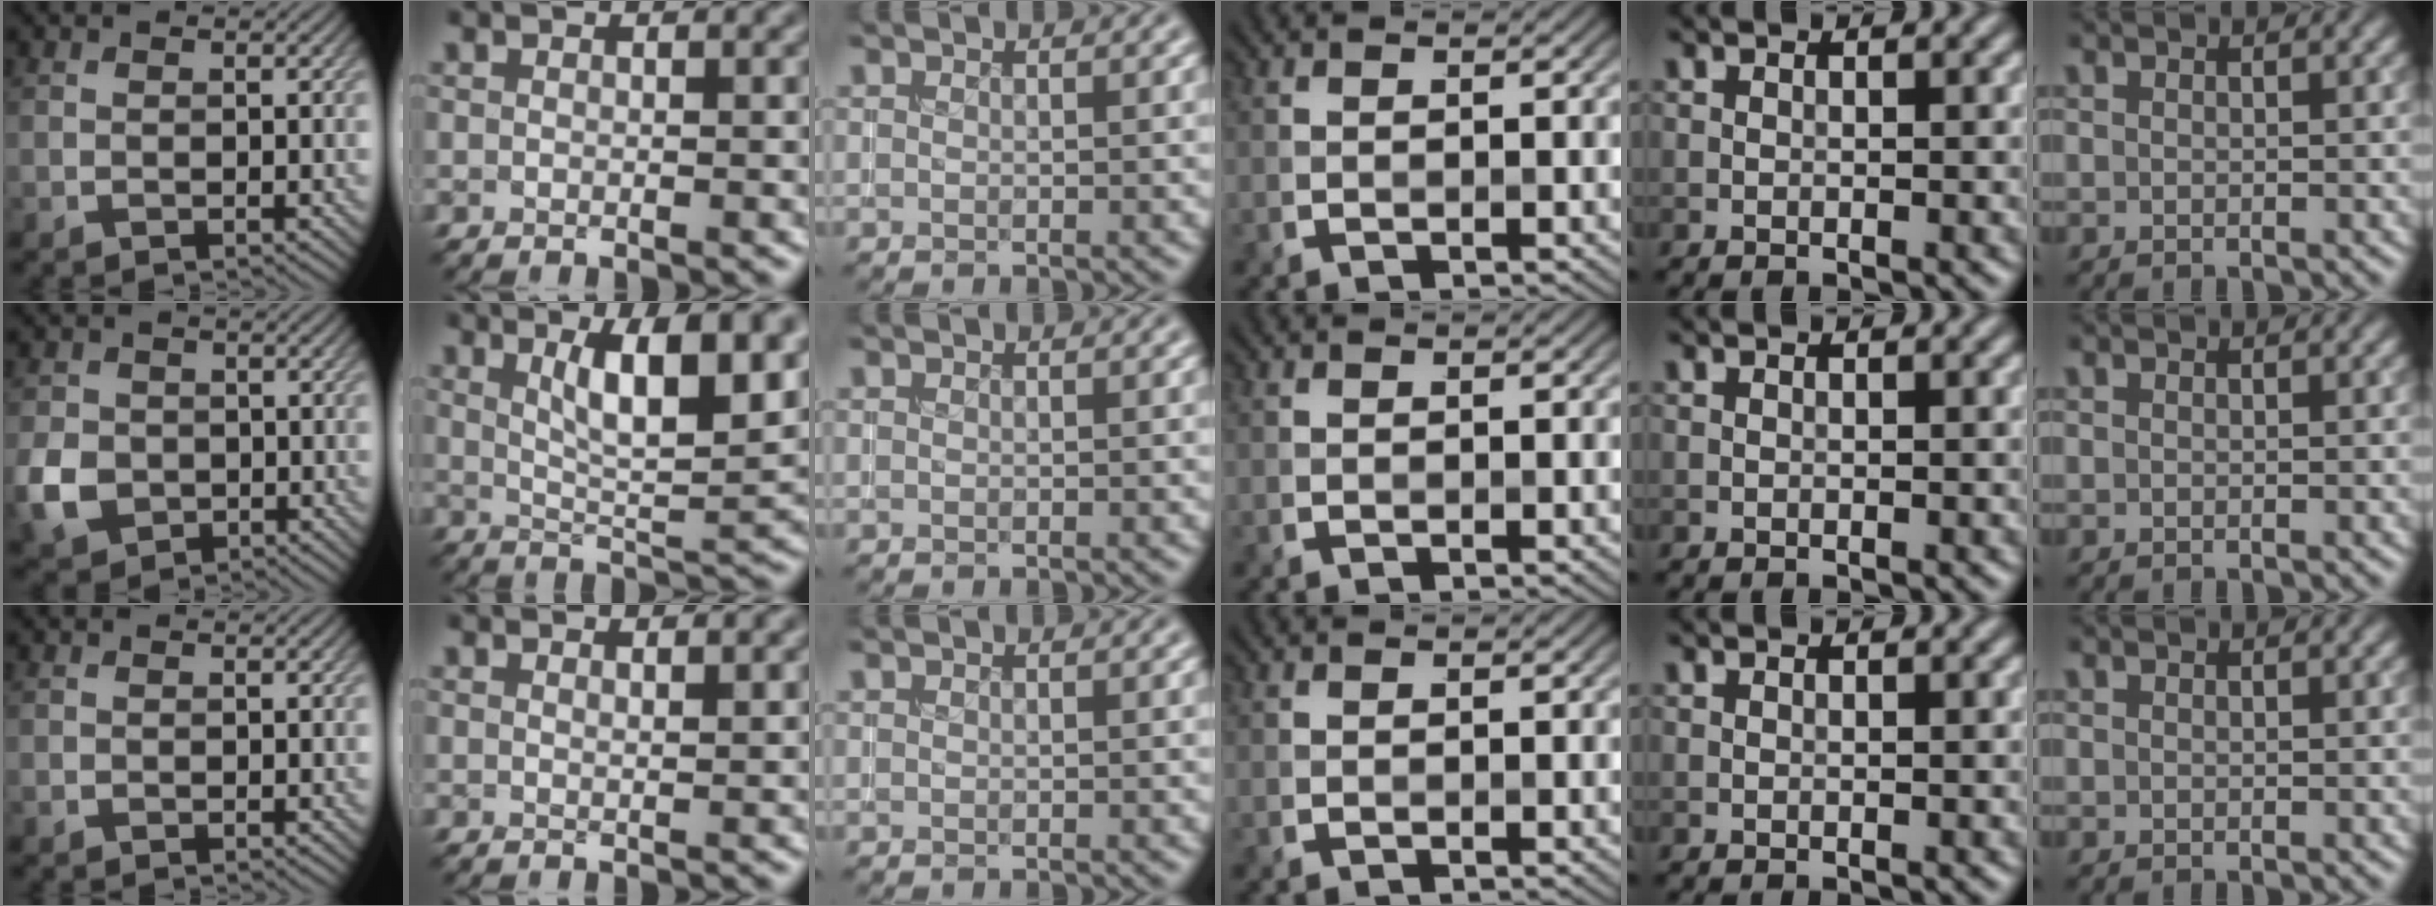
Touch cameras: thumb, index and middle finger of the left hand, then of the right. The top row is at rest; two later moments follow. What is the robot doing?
{"motion": "insert", "object": "coin"}